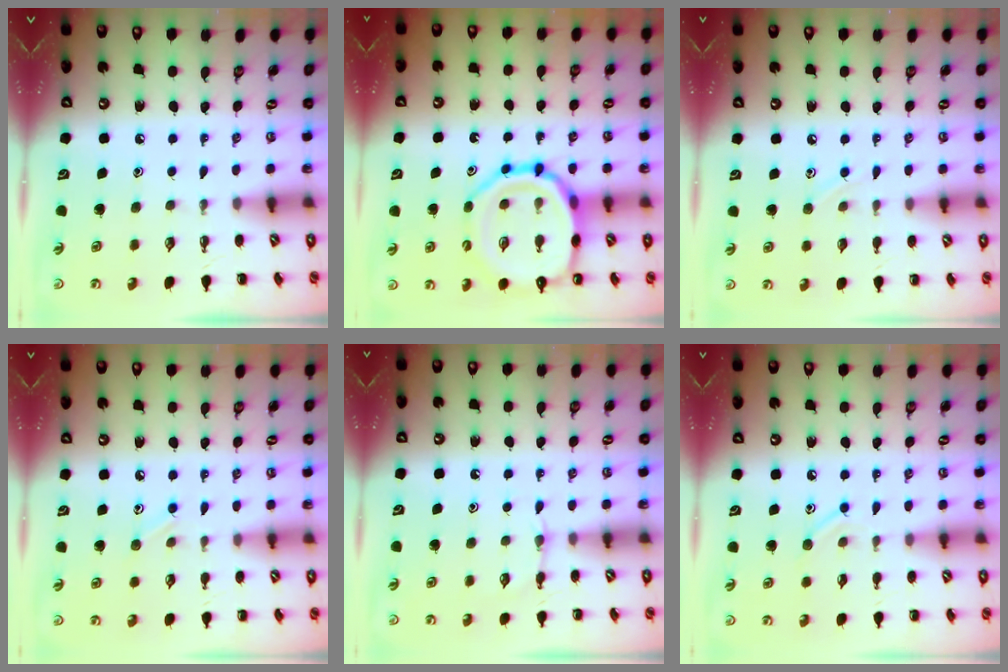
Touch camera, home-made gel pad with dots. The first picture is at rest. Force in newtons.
{"total": 17.0, "press": 16.8, "slide": 2.5}
{"total": 4.3, "press": 4.2, "slide": 1.3}
{"total": 7.7, "press": 7.3, "slide": 2.5}
{"total": 3.6, "press": 3.4, "slide": 1.4}
{"total": 7.5, "press": 7.4, "slide": 1.4}